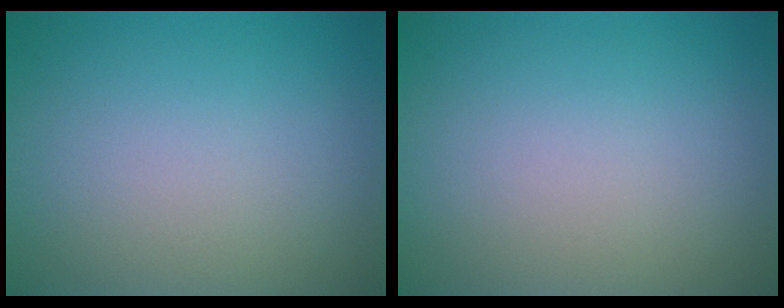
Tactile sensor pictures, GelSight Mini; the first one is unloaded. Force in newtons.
{"total": 0.0}